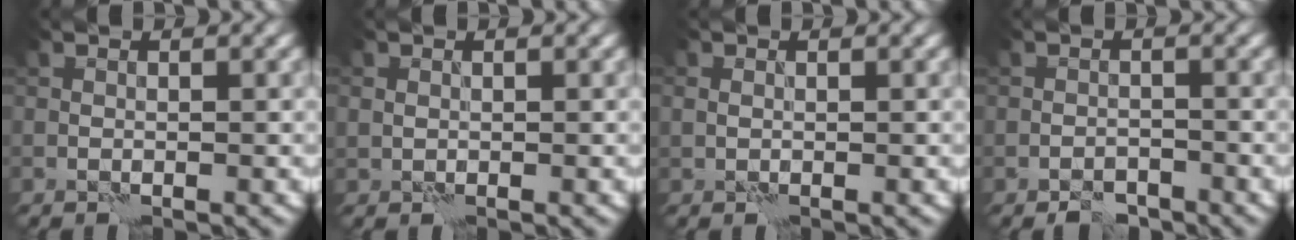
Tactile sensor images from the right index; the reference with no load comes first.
{"total": 0.8, "force": [0.1, 0.8, 0.2], "torque": [-0.001, 0.000, 0.002]}
{"total": 0.8, "force": [0.0, 0.7, 0.4], "torque": [-0.005, 0.001, 0.001]}
{"total": 2.2, "force": [-2.0, 0.9, 0.7], "torque": [-0.007, 0.007, -0.035]}